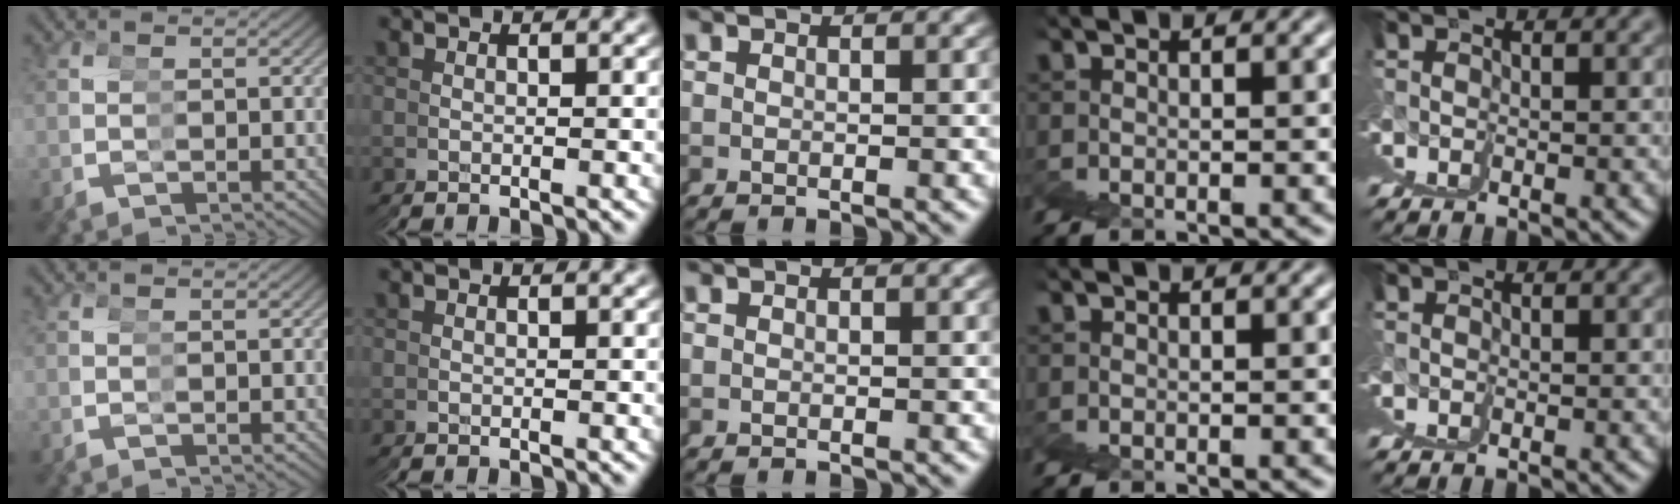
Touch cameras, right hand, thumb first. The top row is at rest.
{}